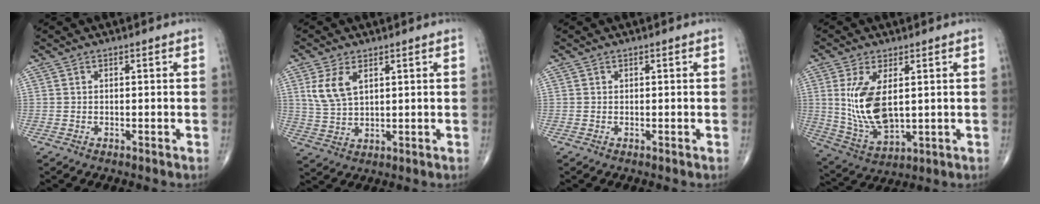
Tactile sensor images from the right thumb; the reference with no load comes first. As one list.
[{"total": 6.7, "force": [2.6, 3.6, 5.0], "torque": [-0.102, -0.006, 0.062]}, {"total": 0.0}, {"total": 12.2, "force": [2.1, 5.9, 10.5], "torque": [-0.206, -0.019, 0.058]}]